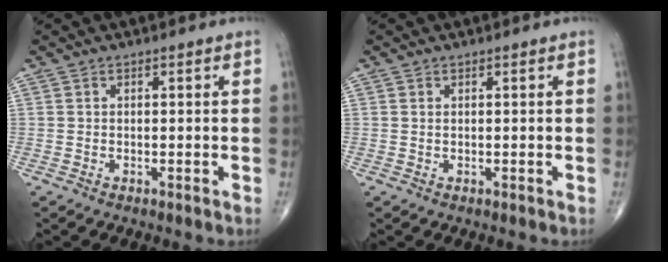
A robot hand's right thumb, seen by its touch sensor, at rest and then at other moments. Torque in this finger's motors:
{"motor_torque": [-0.05, -0.13, 0.05, 0.14, 0.02]}